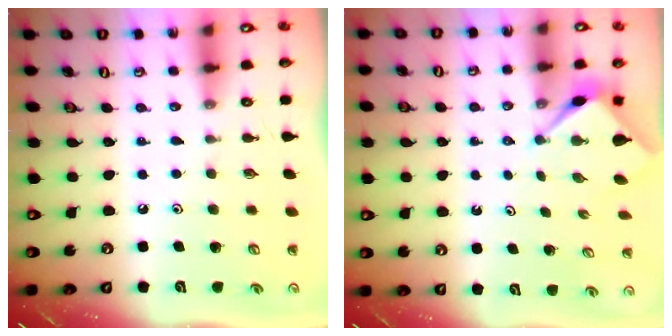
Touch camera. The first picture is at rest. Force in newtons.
{"total": 3.1, "press": 3.1, "slide": 0.3}